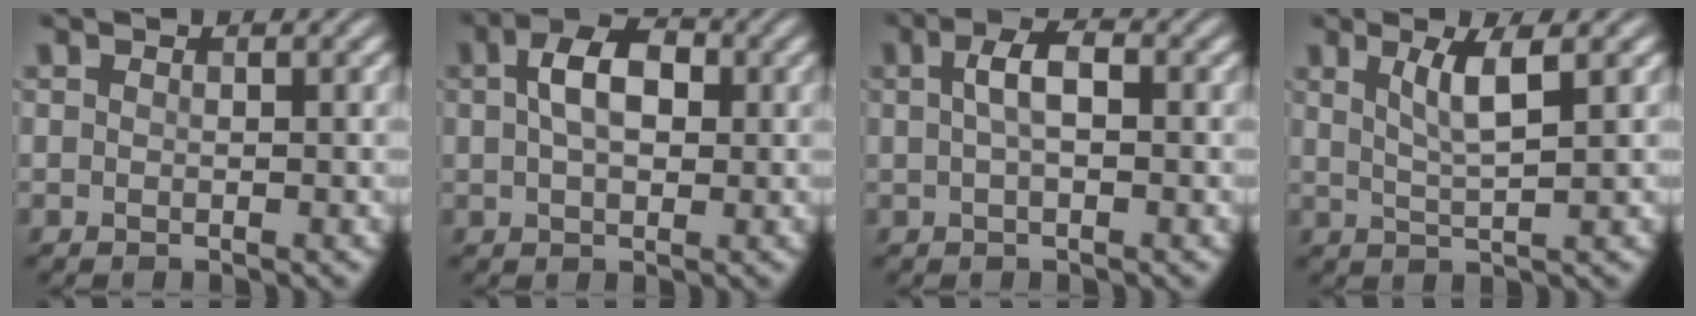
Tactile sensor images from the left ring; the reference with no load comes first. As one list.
[{"total": 4.8, "force": [1.0, 2.9, 3.6], "torque": [-0.065, 0.010, 0.010]}, {"total": 2.8, "force": [0.3, 1.2, 2.5], "torque": [-0.049, 0.006, 0.002]}, {"total": 3.3, "force": [1.3, 0.6, 2.9], "torque": [-0.054, -0.001, 0.027]}]